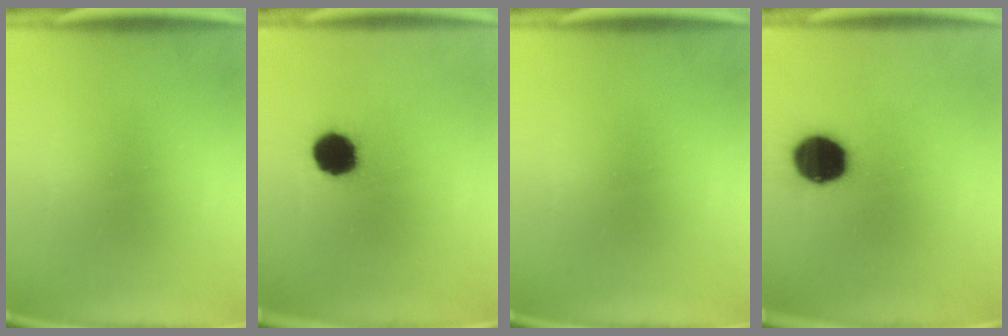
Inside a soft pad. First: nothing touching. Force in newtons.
{"total": 14.5}
{"total": 0.0}
{"total": 19.5}